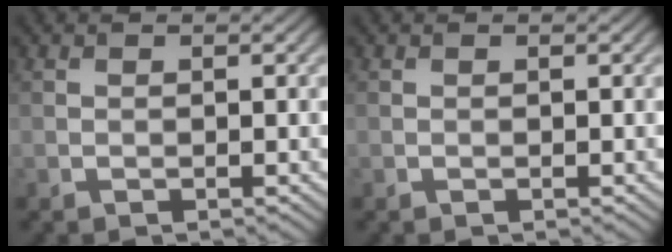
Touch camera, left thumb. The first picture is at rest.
{"total": 0.0}